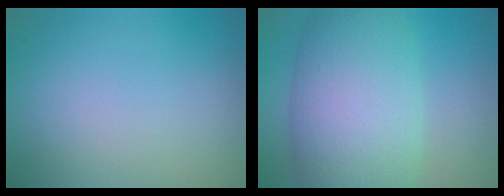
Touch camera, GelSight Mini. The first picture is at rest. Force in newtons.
{"total": 10.3, "press": 10.3, "slide": 0.4}